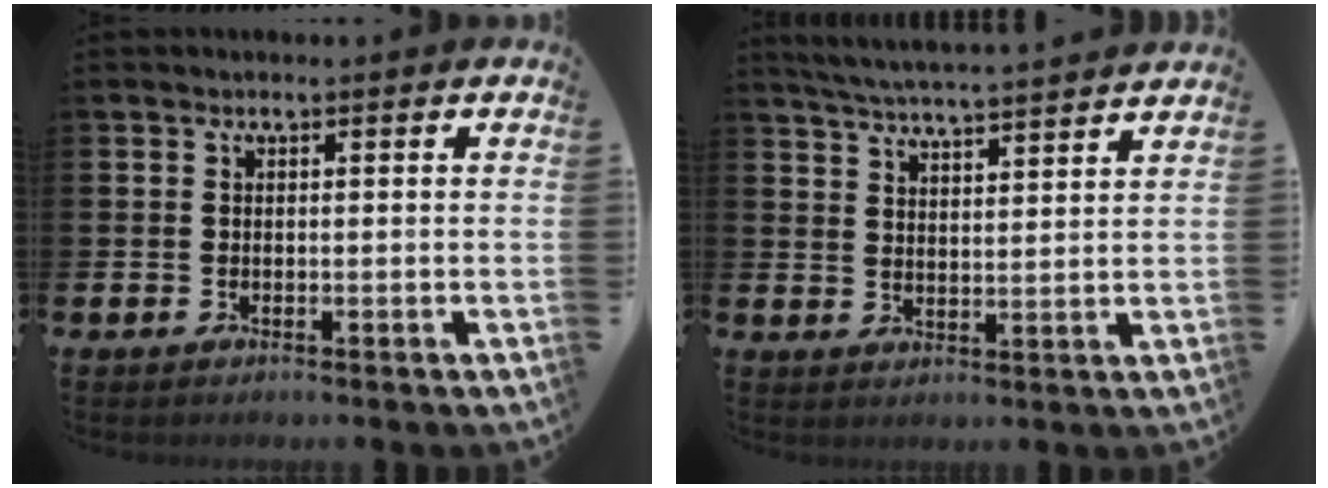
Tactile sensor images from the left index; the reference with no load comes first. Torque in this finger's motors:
{"motor_torque": [0.30, -0.59, 0.28, 0.05]}